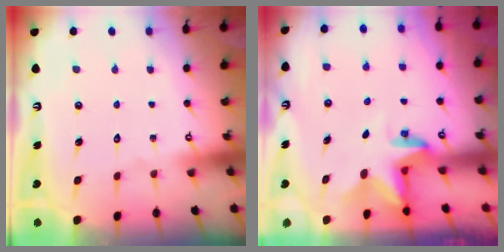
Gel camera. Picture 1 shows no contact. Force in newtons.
{"total": 2.8, "press": 2.8, "slide": 0.2}